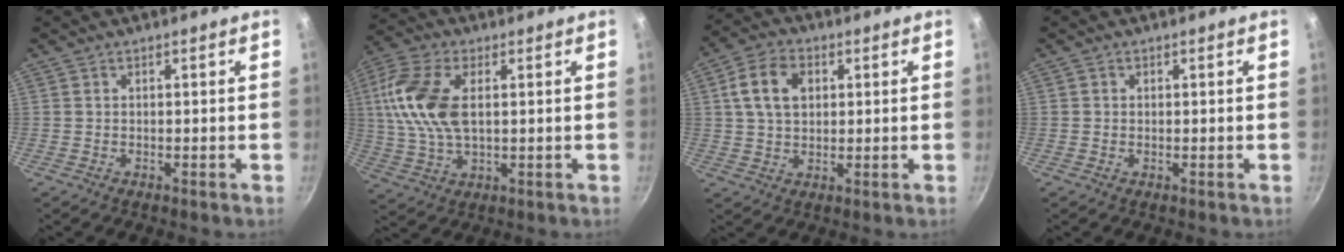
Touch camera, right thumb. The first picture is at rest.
{"total": 13.8, "force": [2.5, 7.5, 11.3], "torque": [-0.226, 0.005, 0.041]}
{"total": 9.0, "force": [2.3, 6.3, 6.0], "torque": [-0.099, 0.009, 0.035]}
{"total": 0.6, "force": [0.1, 0.6, 0.2], "torque": [-0.002, 0.000, 0.000]}